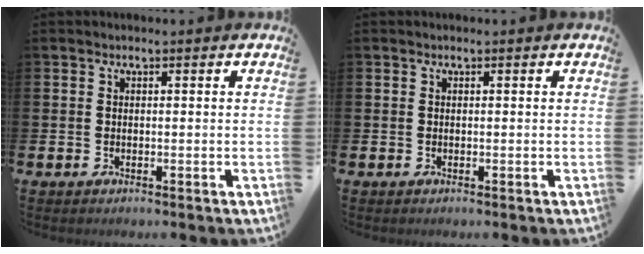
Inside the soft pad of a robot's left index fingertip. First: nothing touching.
{"total": 0.0}